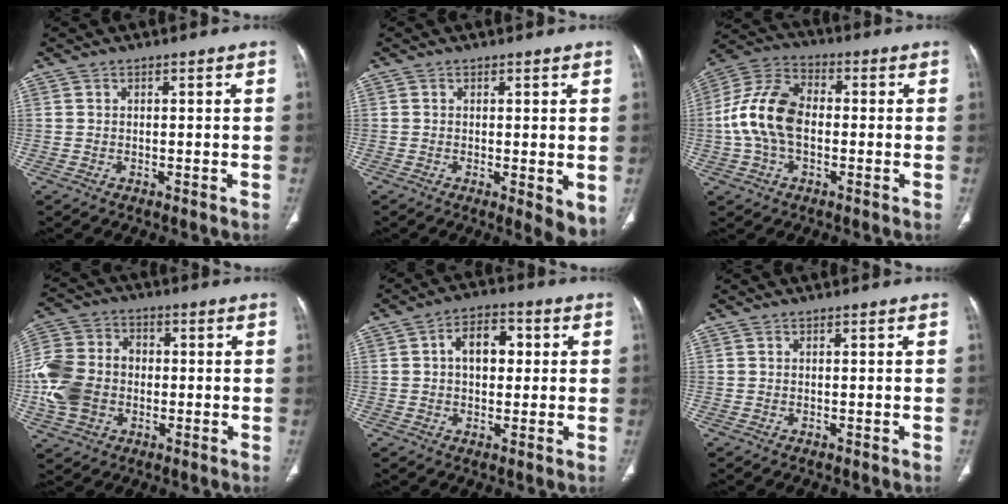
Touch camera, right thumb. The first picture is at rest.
{"total": 4.9, "force": [-0.5, 1.6, 4.6], "torque": [-0.064, -0.016, -0.007]}
{"total": 12.9, "force": [-0.9, 8.2, 9.9], "torque": [-0.198, 0.034, -0.023]}
{"total": 14.2, "force": [-1.8, 11.1, 8.6], "torque": [-0.168, 0.025, -0.039]}
{"total": 8.4, "force": [1.3, 5.6, 6.1], "torque": [-0.065, 0.019, 0.016]}
{"total": 0.0}